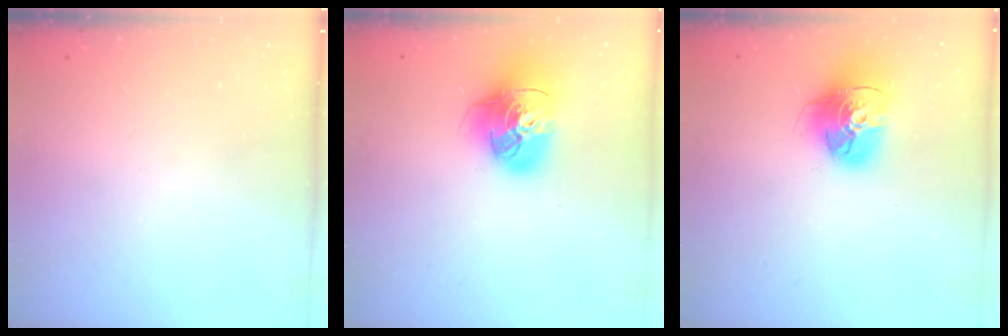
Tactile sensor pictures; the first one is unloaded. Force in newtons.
{"total": 17.7, "press": 17.5, "slide": 2.2}
{"total": 15.3, "press": 15.3, "slide": 1.5}